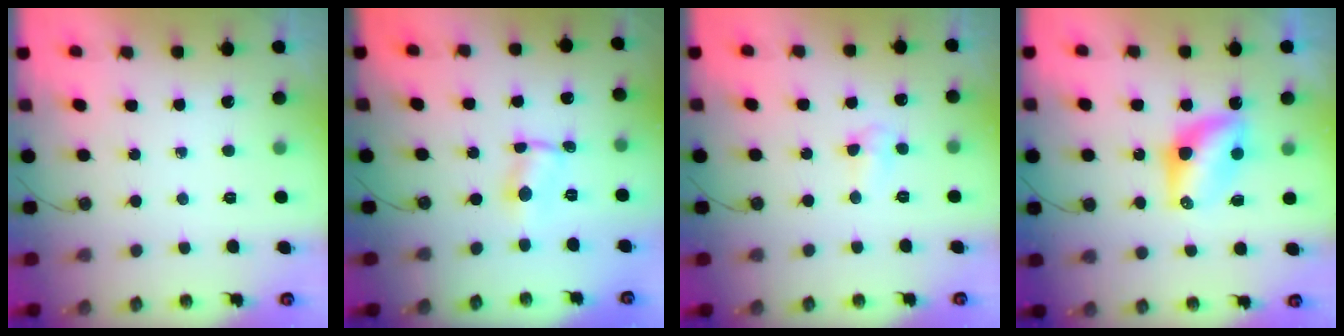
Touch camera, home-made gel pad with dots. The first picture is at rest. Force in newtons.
{"total": 1.0, "press": 0.6, "slide": 0.8}
{"total": 4.9, "press": 4.8, "slide": 0.8}
{"total": 7.8, "press": 7.7, "slide": 0.4}